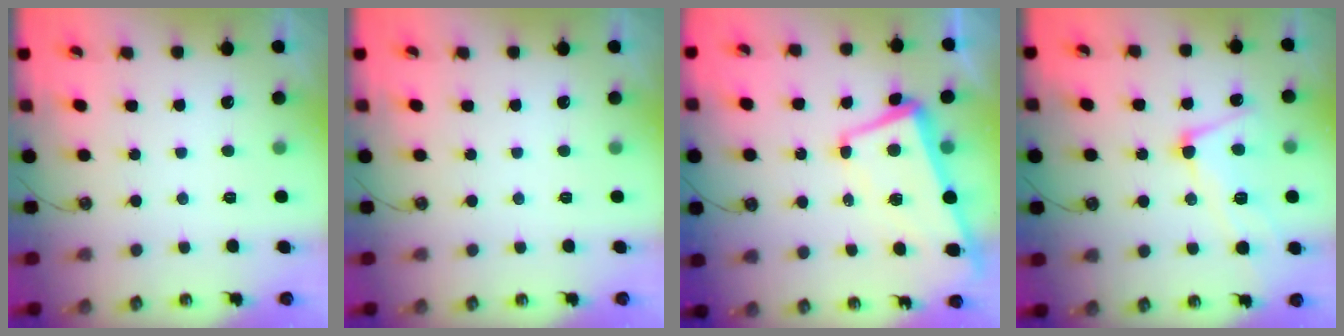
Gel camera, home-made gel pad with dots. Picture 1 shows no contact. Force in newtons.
{"total": 0.0}
{"total": 2.2, "press": 1.4, "slide": 1.8}
{"total": 4.9, "press": 4.7, "slide": 1.4}